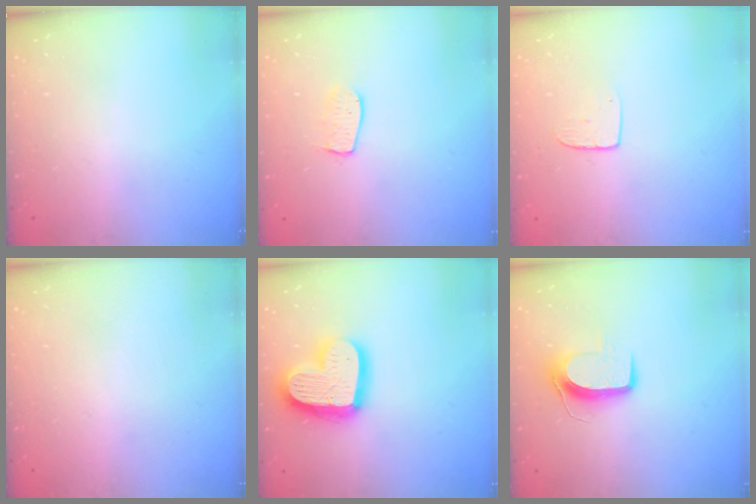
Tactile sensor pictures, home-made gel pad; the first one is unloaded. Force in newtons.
{"total": 6.7, "press": 6.7, "slide": 0.5}
{"total": 5.0, "press": 5.0, "slide": 0.4}
{"total": 0.0}
{"total": 19.4, "press": 19.3, "slide": 1.5}
{"total": 9.0, "press": 9.0, "slide": 0.2}